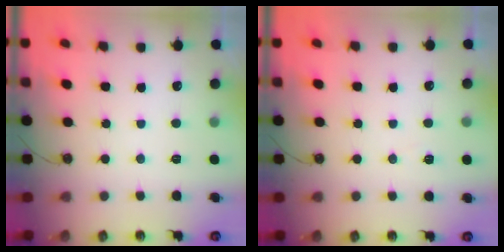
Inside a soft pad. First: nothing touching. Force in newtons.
{"total": 5.6, "press": 3.4, "slide": 4.5}